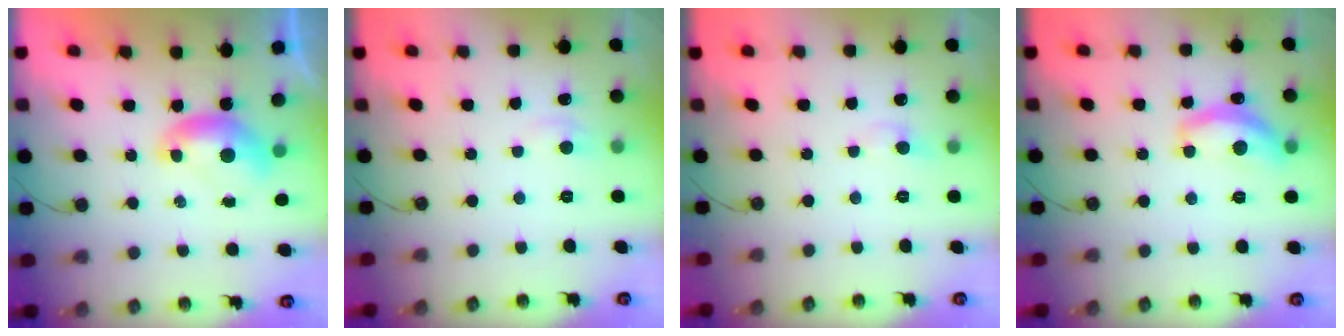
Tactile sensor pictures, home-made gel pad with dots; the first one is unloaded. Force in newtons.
{"total": 1.3, "press": 1.1, "slide": 0.6}
{"total": 2.7, "press": 2.6, "slide": 0.8}
{"total": 9.7, "press": 9.7, "slide": 0.8}